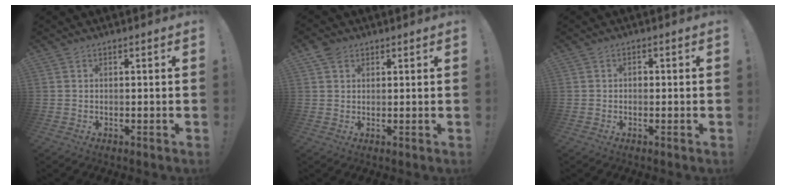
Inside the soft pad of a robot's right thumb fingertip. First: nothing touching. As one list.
[{"total": 3.4, "force": [2.0, 2.5, 1.2], "torque": [-0.016, -0.005, 0.036]}, {"total": 1.1, "force": [-0.5, 0.8, 0.5], "torque": [-0.016, 0.007, -0.008]}]